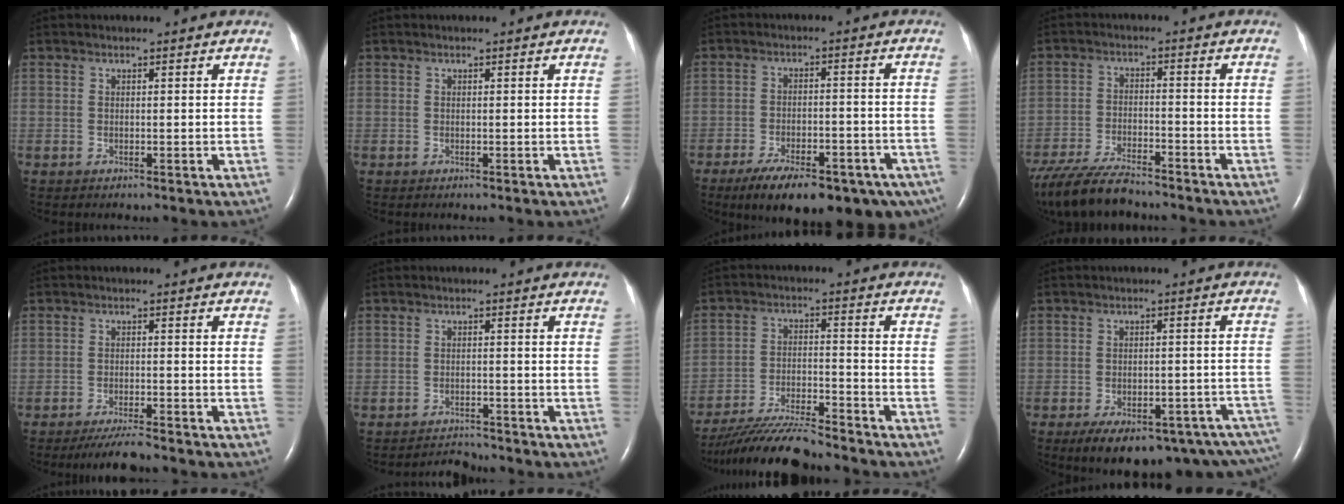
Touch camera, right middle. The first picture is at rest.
{"total": 0.0}
{"total": 18.5, "force": [-12.7, 6.8, 11.6], "torque": [-0.143, -0.001, -0.174]}
{"total": 11.6, "force": [-10.0, 2.0, 5.5], "torque": [-0.104, -0.024, -0.171]}
{"total": 4.7, "force": [-4.2, -0.1, 2.1], "torque": [-0.041, -0.015, -0.073]}
{"total": 2.9, "force": [-2.8, -0.1, -0.7], "torque": [0.007, -0.014, -0.045]}
{"total": 12.9, "force": [-11.7, 0.8, 5.3], "torque": [-0.093, -0.015, -0.203]}
{"total": 20.7, "force": [-15.2, 8.2, 11.4], "torque": [-0.123, 0.018, -0.177]}